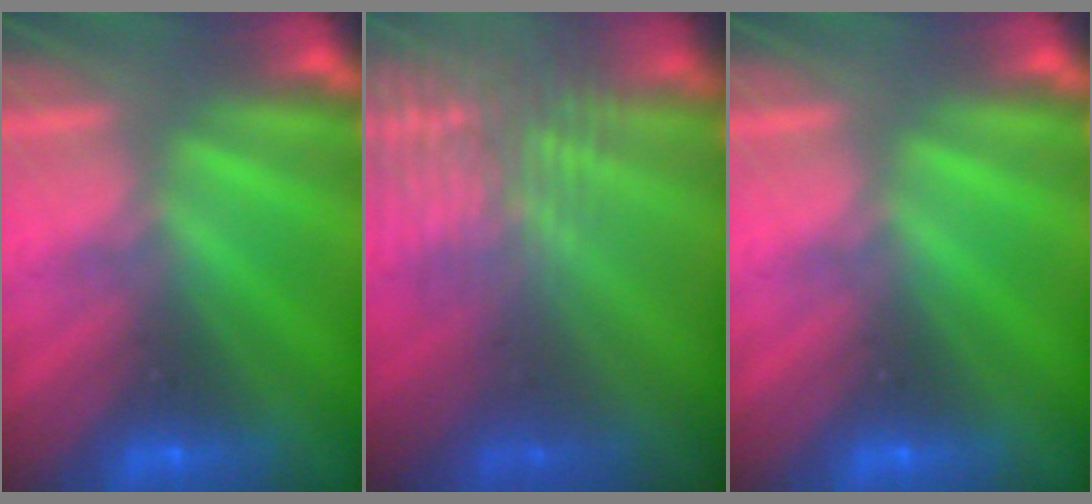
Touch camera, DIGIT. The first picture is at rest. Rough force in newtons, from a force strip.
{"total": 3.2}
{"total": 0.0}